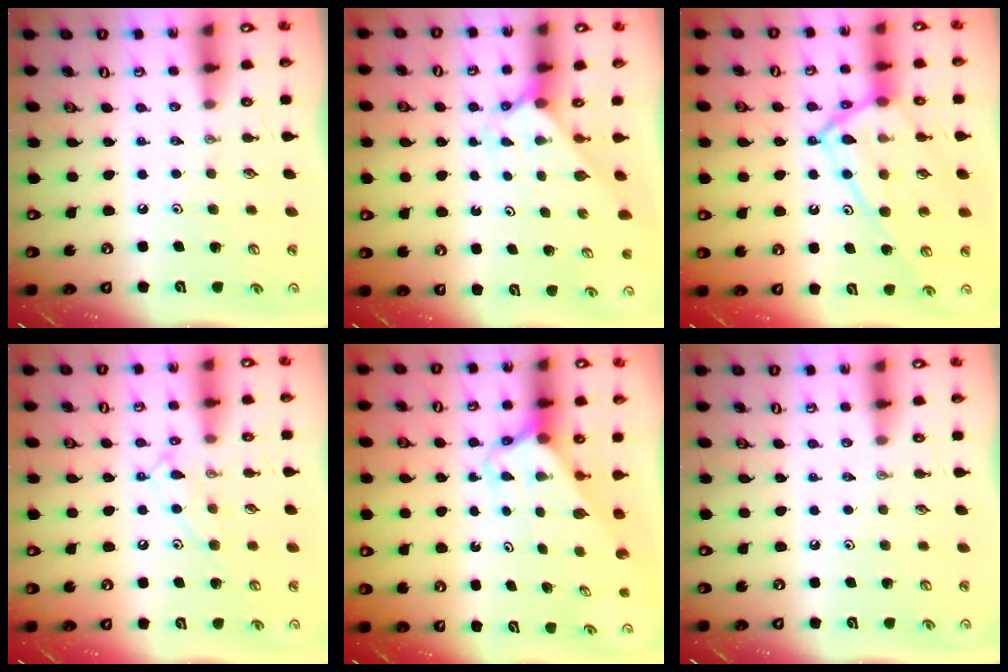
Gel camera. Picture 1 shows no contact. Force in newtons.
{"total": 2.1, "press": 2.1, "slide": 0.2}
{"total": 16.6, "press": 16.6, "slide": 1.4}
{"total": 10.3, "press": 10.3, "slide": 0.8}
{"total": 2.4, "press": 2.4, "slide": 0.1}
{"total": 0.0}